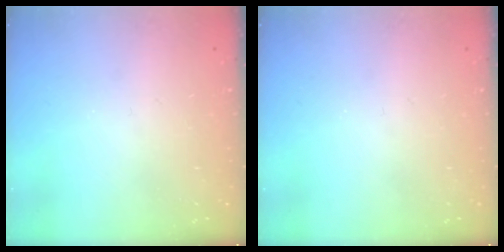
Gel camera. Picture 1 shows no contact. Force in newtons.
{"total": 0.0}